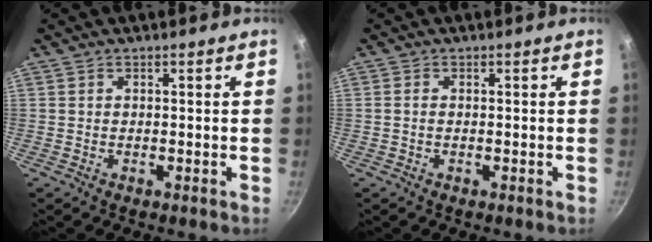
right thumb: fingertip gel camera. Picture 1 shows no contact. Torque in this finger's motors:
{"motor_torque": [-0.22, -0.43, -0.25, 0.00, -0.01]}